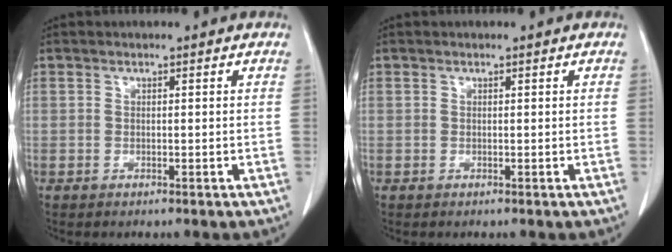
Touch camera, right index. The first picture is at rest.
{"total": 0.0}